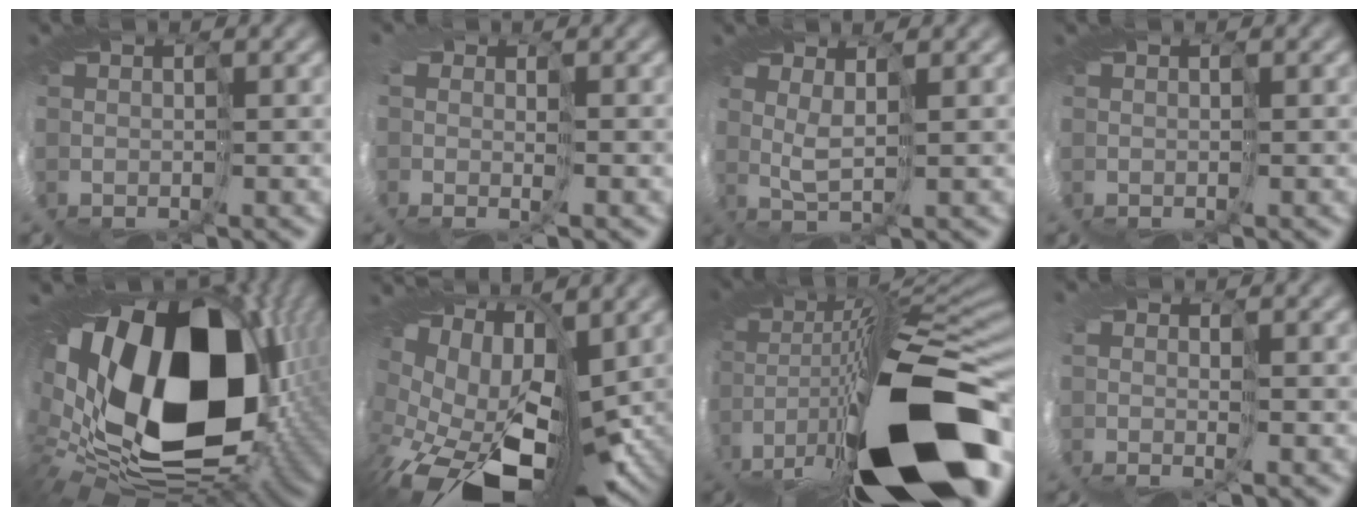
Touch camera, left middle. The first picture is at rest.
{"total": 2.5, "force": [-0.2, 1.6, 1.9], "torque": [-0.046, -0.008, 0.000]}
{"total": 1.4, "force": [0.8, -0.9, 0.7], "torque": [-0.042, 0.002, 0.010]}
{"total": 0.0}
{"total": 17.1, "force": [2.3, 11.6, 12.4], "torque": [-0.271, -0.036, 0.059]}
{"total": 14.0, "force": [-1.9, 7.8, 11.4], "torque": [-0.183, -0.042, 0.006]}
{"total": 16.5, "force": [-3.0, 6.1, 15.1], "torque": [-0.281, -0.035, -0.038]}
{"total": 1.2, "force": [0.0, 0.4, 1.1], "torque": [-0.025, -0.009, 0.001]}